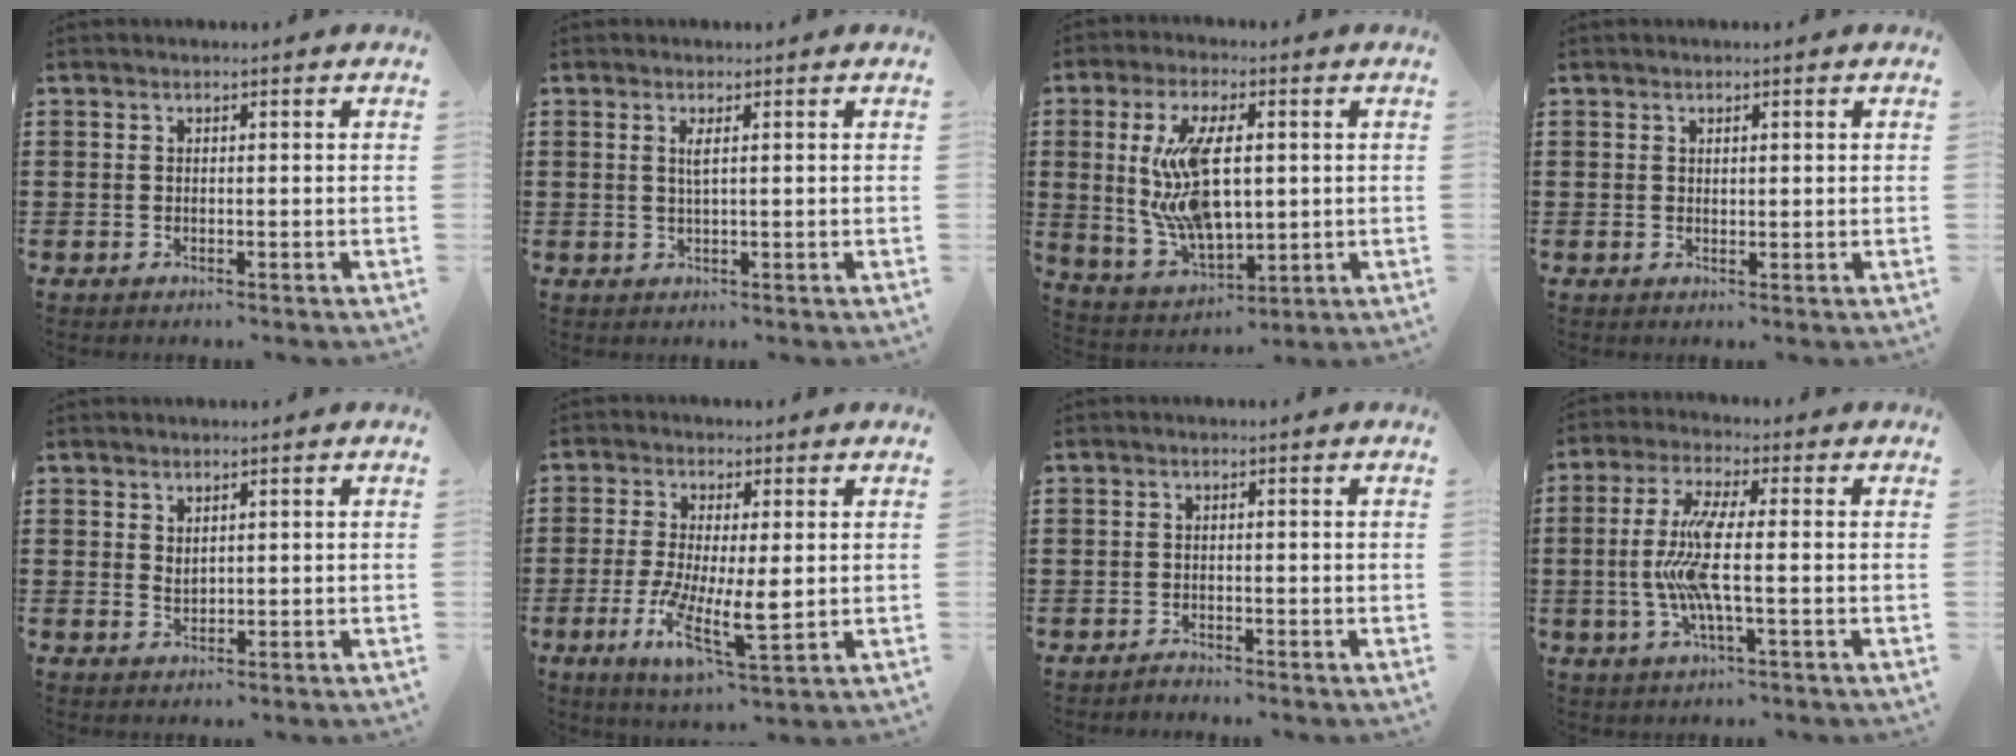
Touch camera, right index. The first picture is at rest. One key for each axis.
{"total": 1.5, "fx": 0.5, "fy": 0.1, "fz": 1.4, "tx": -0.031, "ty": 0.001, "tz": 0.008}
{"total": 12.1, "fx": 1.5, "fy": 5.9, "fz": 10.4, "tx": -0.221, "ty": -0.004, "tz": 0.023}
{"total": 0.7, "fx": 0.4, "fy": 0.3, "fz": 0.4, "tx": -0.009, "ty": 0.003, "tz": 0.008}
{"total": 1.3, "fx": 1.0, "fy": 0.6, "fz": 0.7, "tx": -0.014, "ty": 0.003, "tz": 0.018}
{"total": 8.4, "fx": -1.3, "fy": 2.6, "fz": 7.9, "tx": -0.158, "ty": -0.014, "tz": -0.018}
{"total": 0.9, "fx": -0.8, "fy": 0.3, "fz": 0.1, "tx": -0.003, "ty": 0.002, "tz": -0.019}
{"total": 8.7, "fx": -1.0, "fy": 1.5, "fz": 8.5, "tx": -0.200, "ty": -0.022, "tz": -0.032}